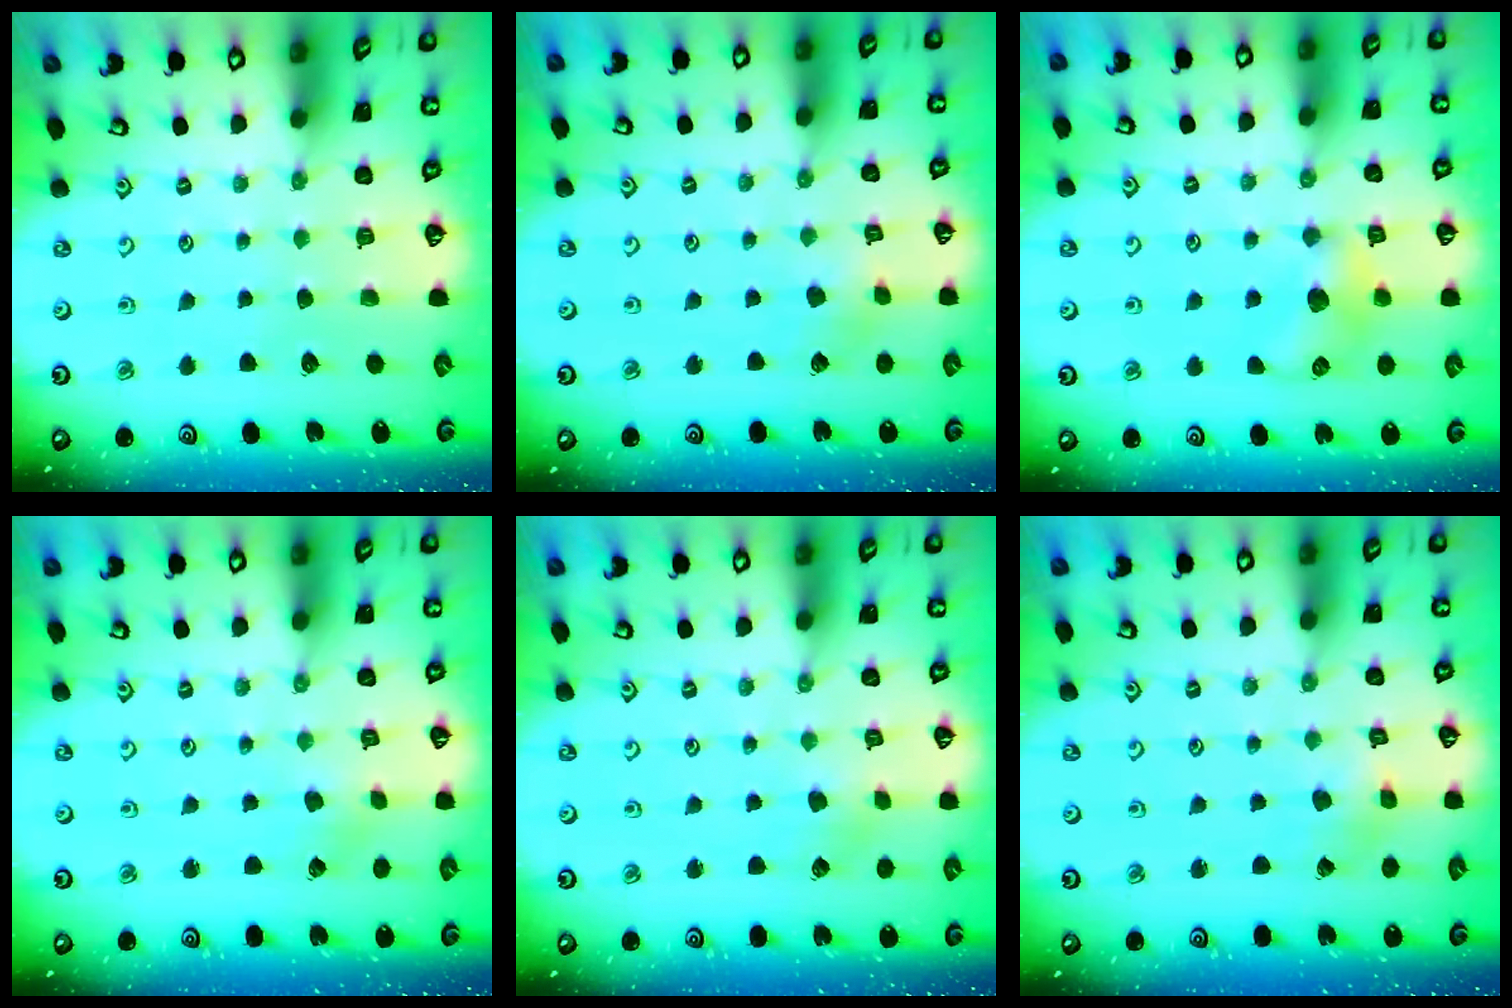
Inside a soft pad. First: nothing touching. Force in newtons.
{"total": 3.1, "press": 3.0, "slide": 0.6}
{"total": 9.8, "press": 9.8, "slide": 0.7}
{"total": 0.5, "press": 0.5, "slide": 0.0}
{"total": 2.4, "press": 2.4, "slide": 0.3}
{"total": 1.4, "press": 1.4, "slide": 0.1}